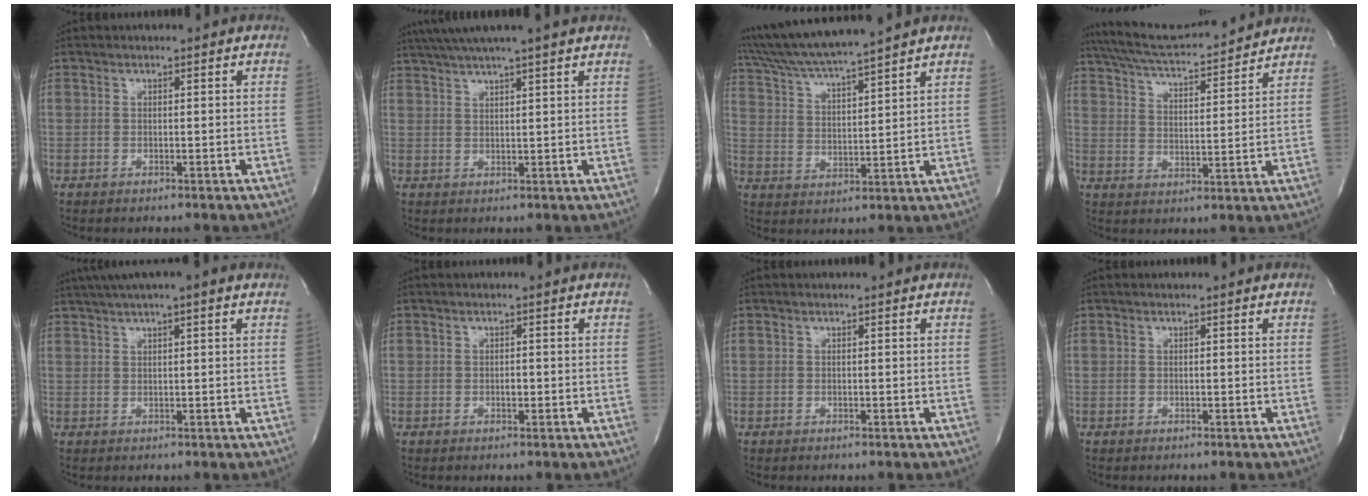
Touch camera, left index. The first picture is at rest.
{"total": 8.0, "force": [6.5, -1.2, 4.5], "torque": [-0.078, 0.025, 0.089]}
{"total": 12.3, "force": [10.8, -1.1, 5.8], "torque": [-0.113, 0.010, 0.192]}
{"total": 14.9, "force": [13.8, 1.0, 5.6], "torque": [-0.100, 0.016, 0.215]}
{"total": 6.9, "force": [4.5, 0.2, 5.3], "torque": [-0.088, 0.035, 0.066]}
{"total": 0.8, "force": [-0.4, 0.4, 0.6], "torque": [-0.015, -0.002, -0.008]}
{"total": 0.0}
{"total": 0.0}